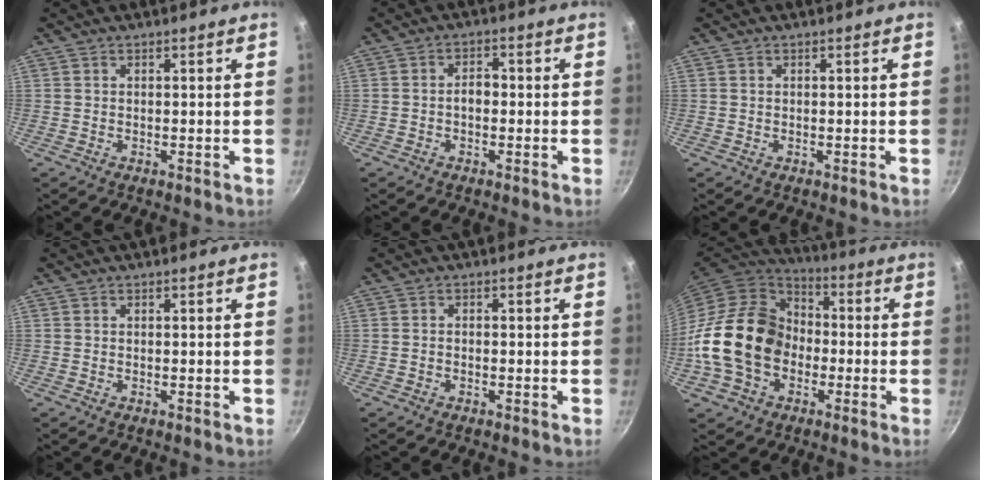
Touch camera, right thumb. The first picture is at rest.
{"total": 2.7, "force": [-0.6, 1.8, 2.0], "torque": [-0.017, 0.013, -0.013]}
{"total": 0.0}
{"total": 0.0}
{"total": 0.6, "force": [-0.4, 0.4, 0.3], "torque": [-0.009, 0.005, -0.010]}
{"total": 19.9, "force": [-3.4, 15.4, 12.2], "torque": [-0.195, 0.047, -0.070]}